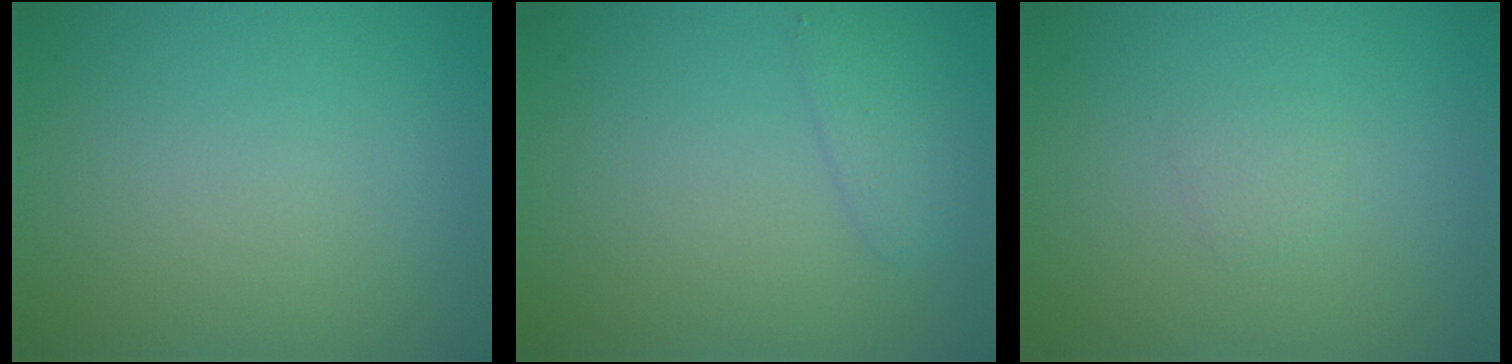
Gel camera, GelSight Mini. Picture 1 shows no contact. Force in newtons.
{"total": 1.9, "press": 1.9, "slide": 0.1}
{"total": 0.8, "press": 0.8, "slide": 0.1}